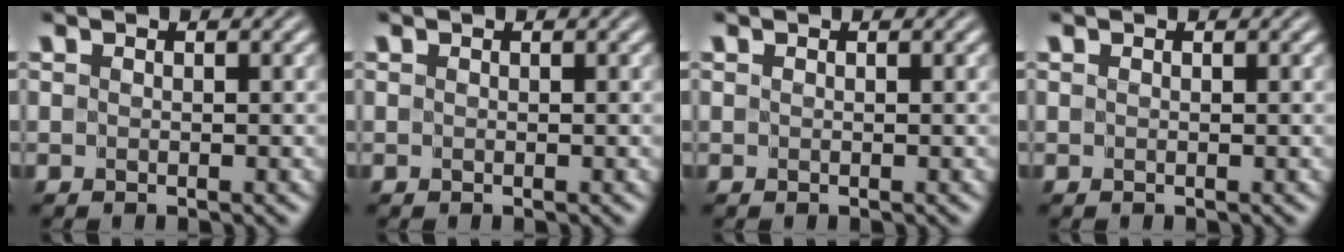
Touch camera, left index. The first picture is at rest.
{"total": 0.0}
{"total": 0.0}
{"total": 0.0}